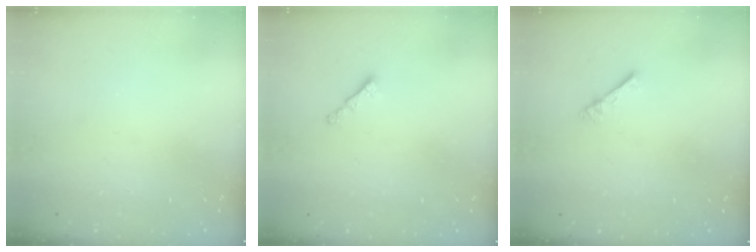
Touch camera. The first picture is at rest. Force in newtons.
{"total": 0.7, "press": 0.6, "slide": 0.4}
{"total": 1.0, "press": 1.0, "slide": 0.3}